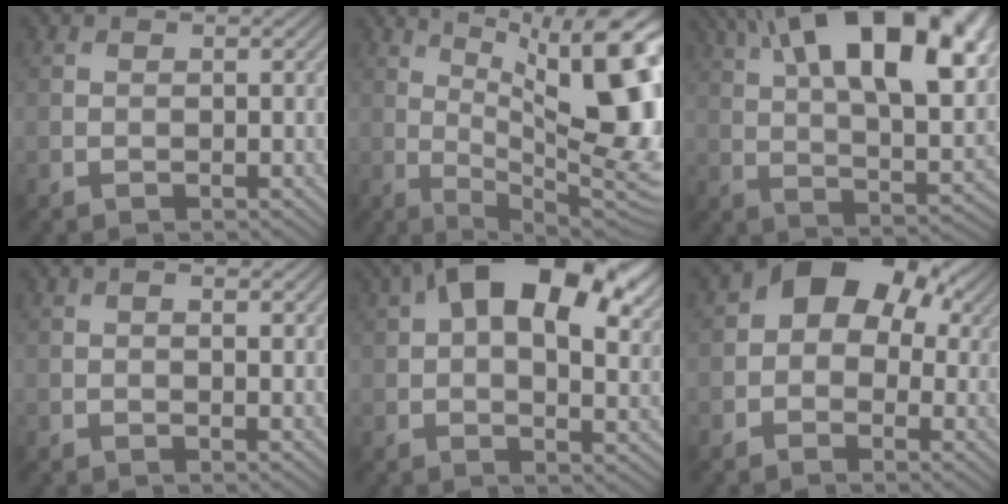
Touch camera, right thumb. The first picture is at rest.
{"total": 19.1, "force": [5.2, 6.7, 17.1], "torque": [-0.234, 0.028, 0.083]}
{"total": 22.1, "force": [9.9, 9.6, 17.3], "torque": [-0.264, 0.049, 0.145]}
{"total": 1.6, "force": [0.4, 0.4, 1.5], "torque": [-0.023, -0.002, 0.006]}
{"total": 19.1, "force": [8.1, 9.8, 14.2], "torque": [-0.235, 0.031, 0.118]}
{"total": 10.7, "force": [2.8, 7.5, 7.1], "torque": [-0.097, 0.008, 0.029]}